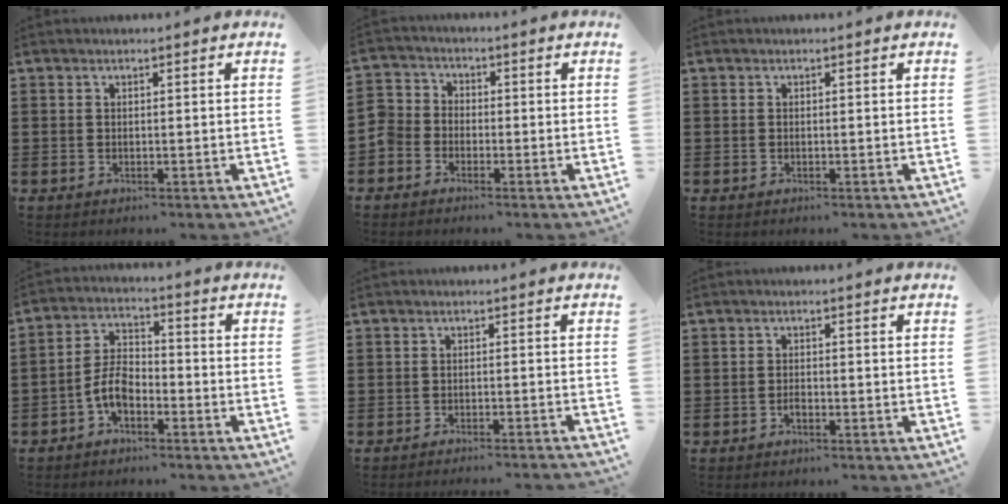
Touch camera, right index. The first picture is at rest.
{"total": 3.5, "force": [-2.4, 2.5, 0.5], "torque": [-0.044, -0.001, -0.060]}
{"total": 0.0}
{"total": 6.0, "force": [-2.8, 3.2, 4.2], "torque": [-0.101, 0.005, -0.060]}
{"total": 1.8, "force": [-1.7, -0.4, 0.4], "torque": [-0.006, 0.003, -0.035]}
{"total": 1.4, "force": [-0.8, 0.5, 0.9], "torque": [-0.020, -0.004, -0.015]}